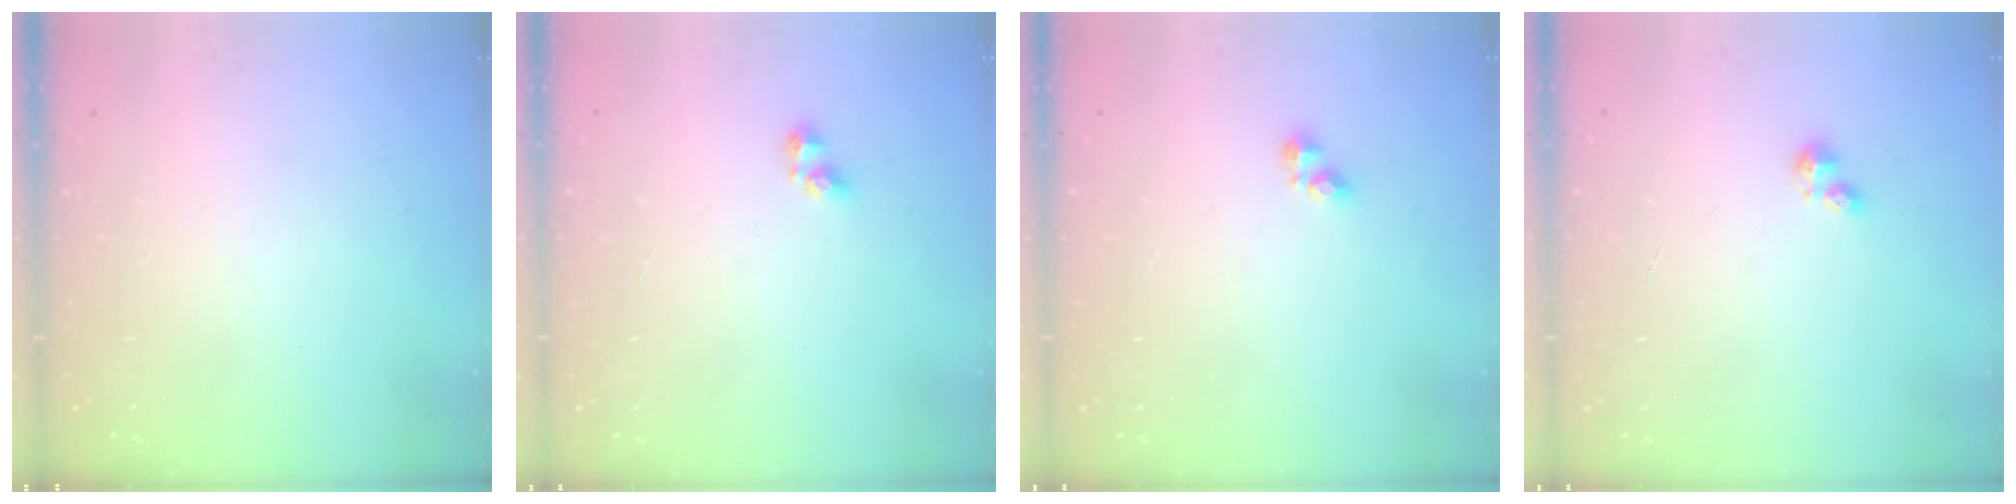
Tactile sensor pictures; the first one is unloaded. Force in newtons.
{"total": 3.6, "press": 3.6, "slide": 0.4}
{"total": 3.6, "press": 3.5, "slide": 0.4}
{"total": 1.9, "press": 1.9, "slide": 0.2}